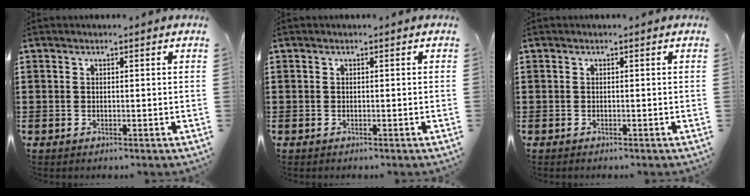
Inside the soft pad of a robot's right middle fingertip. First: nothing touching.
{"total": 0.0}
{"total": 0.0}